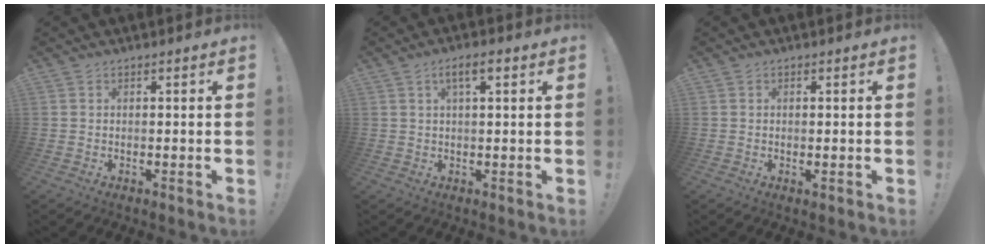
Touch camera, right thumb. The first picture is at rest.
{"total": 4.6, "force": [1.8, 1.1, 4.1], "torque": [-0.068, -0.001, 0.026]}
{"total": 0.8, "force": [0.0, 0.2, 0.8], "torque": [-0.011, -0.002, -0.001]}